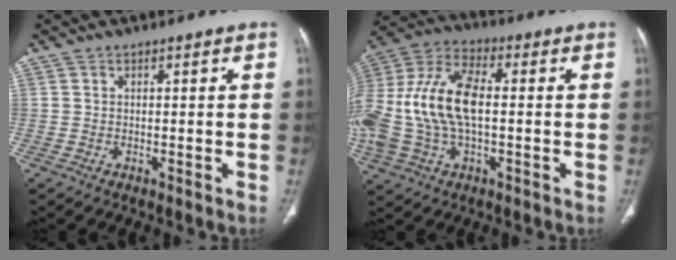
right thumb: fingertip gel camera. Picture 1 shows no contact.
{"total": 20.8, "force": [-0.4, 11.1, 17.6], "torque": [-0.411, 0.021, -0.006]}